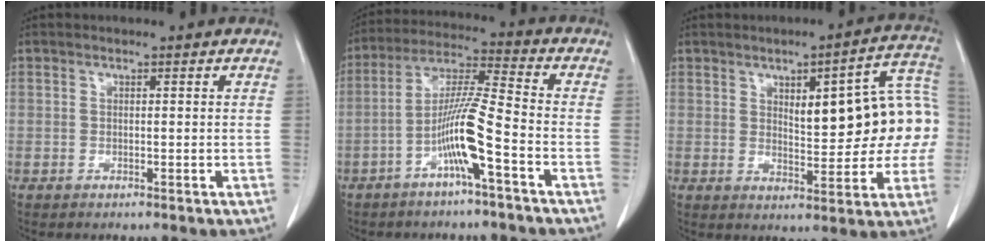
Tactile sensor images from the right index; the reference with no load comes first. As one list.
[{"total": 9.7, "force": [-4.0, -0.4, 8.8], "torque": [-0.174, 0.011, -0.078]}, {"total": 14.6, "force": [2.0, 4.9, 13.6], "torque": [-0.167, 0.036, 0.029]}]